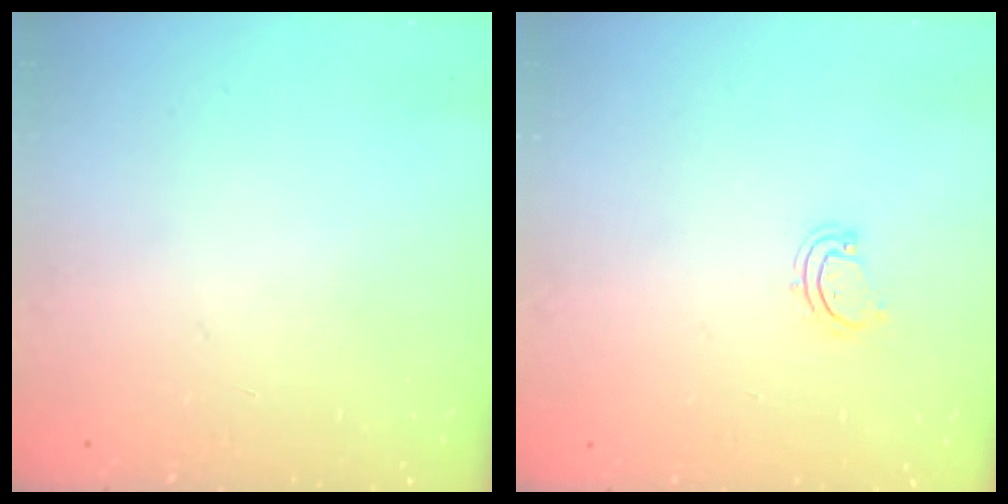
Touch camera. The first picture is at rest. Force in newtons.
{"total": 2.5, "press": 2.5, "slide": 0.3}